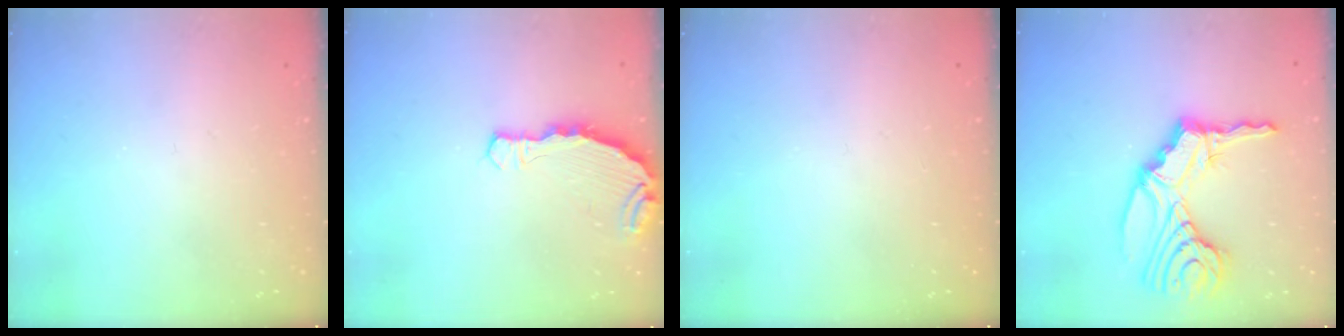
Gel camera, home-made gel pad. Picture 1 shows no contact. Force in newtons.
{"total": 5.7, "press": 5.7, "slide": 0.6}
{"total": 0.0}
{"total": 16.9, "press": 16.7, "slide": 2.1}